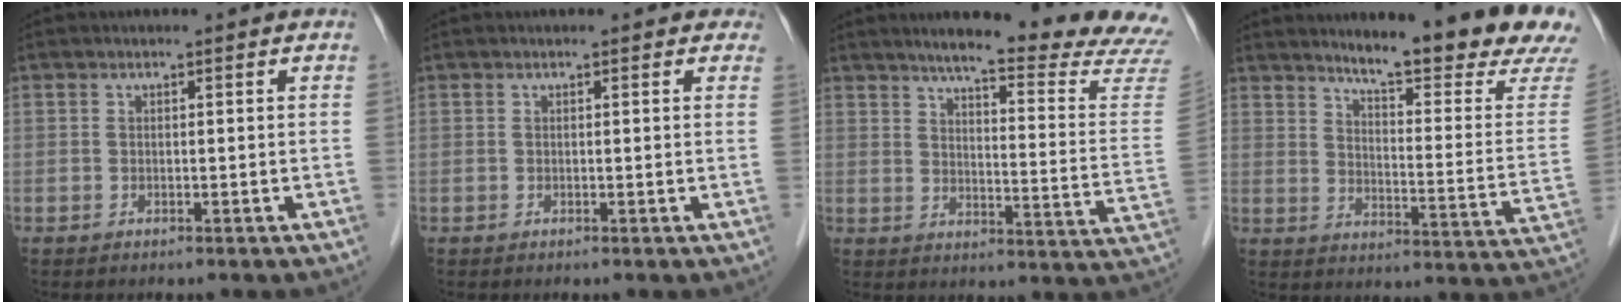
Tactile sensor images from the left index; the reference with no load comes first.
{"total": 1.4, "force": [1.0, 0.8, 0.6], "torque": [0.006, 0.004, 0.000]}
{"total": 21.3, "force": [19.2, -0.4, 9.1], "torque": [-0.120, -0.089, 0.227]}
{"total": 20.0, "force": [17.4, 0.5, 9.8], "torque": [-0.131, -0.086, 0.214]}